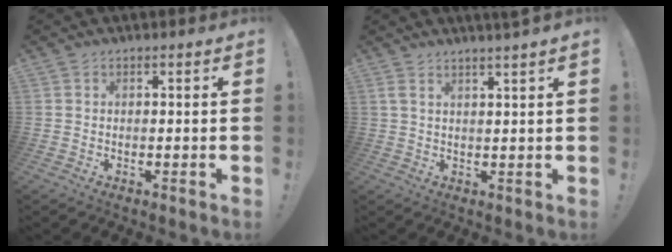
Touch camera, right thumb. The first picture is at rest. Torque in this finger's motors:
{"motor_torque": [-0.09, 0.11, 0.47, 0.36, 0.14]}